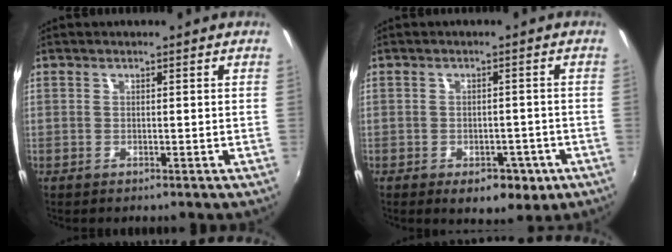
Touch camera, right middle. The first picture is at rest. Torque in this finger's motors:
{"motor_torque": [0.85, -1.29, -0.05, 0.00]}